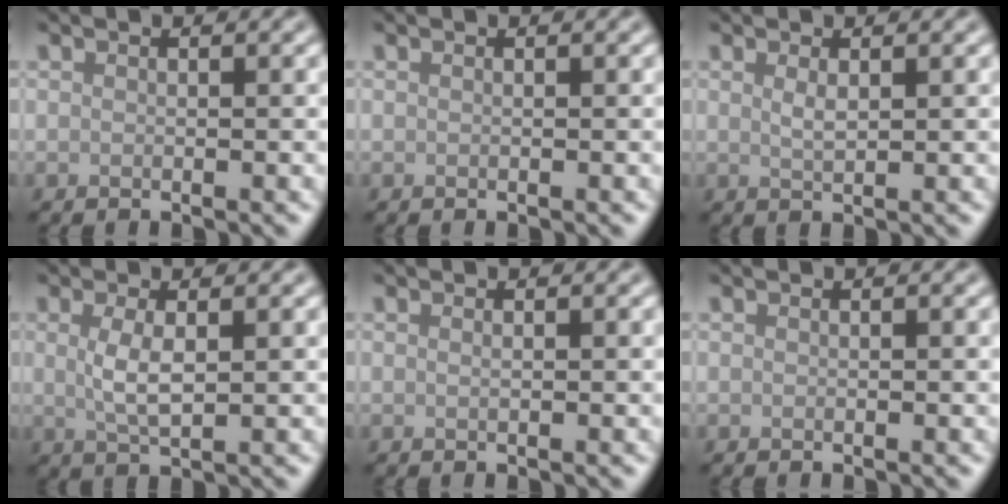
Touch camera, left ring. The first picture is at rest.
{"total": 0.0}
{"total": 1.1, "force": [0.5, 0.3, 0.9], "torque": [-0.018, -0.003, 0.010]}
{"total": 2.6, "force": [0.4, 0.8, 2.4], "torque": [-0.052, -0.003, 0.009]}
{"total": 0.0}
{"total": 0.0}